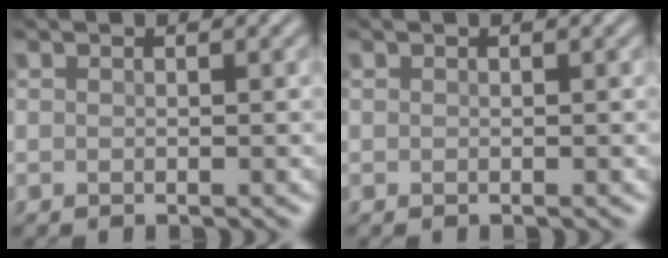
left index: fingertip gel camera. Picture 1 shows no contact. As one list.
[{"total": 0.0}]